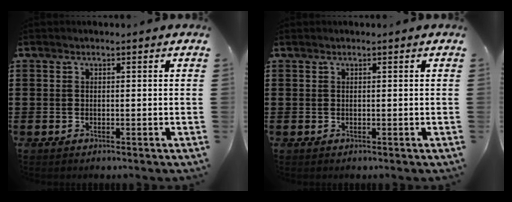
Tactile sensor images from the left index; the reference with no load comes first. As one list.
[{"total": 0.0}]